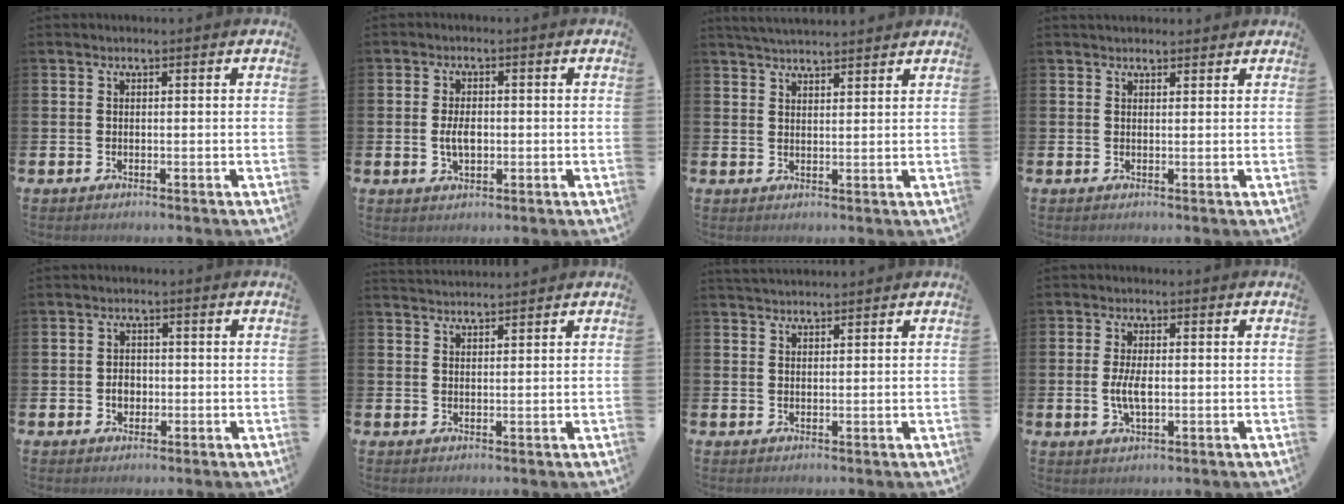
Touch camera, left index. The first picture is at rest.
{"total": 3.5, "force": [-0.1, 2.0, 2.9], "torque": [-0.042, 0.000, -0.006]}
{"total": 3.6, "force": [3.6, 0.2, 0.4], "torque": [-0.010, -0.014, 0.065]}
{"total": 1.5, "force": [1.4, 0.5, 0.2], "torque": [0.006, -0.002, 0.025]}
{"total": 2.3, "force": [-0.4, 1.9, 1.3], "torque": [-0.004, -0.002, -0.014]}
{"total": 2.2, "force": [2.2, 0.2, 0.0], "torque": [-0.002, -0.012, 0.040]}
{"total": 2.0, "force": [2.0, 0.4, 0.2], "torque": [-0.002, -0.004, 0.036]}
{"total": 4.3, "force": [-0.3, 1.8, 3.9], "torque": [-0.072, -0.001, -0.009]}